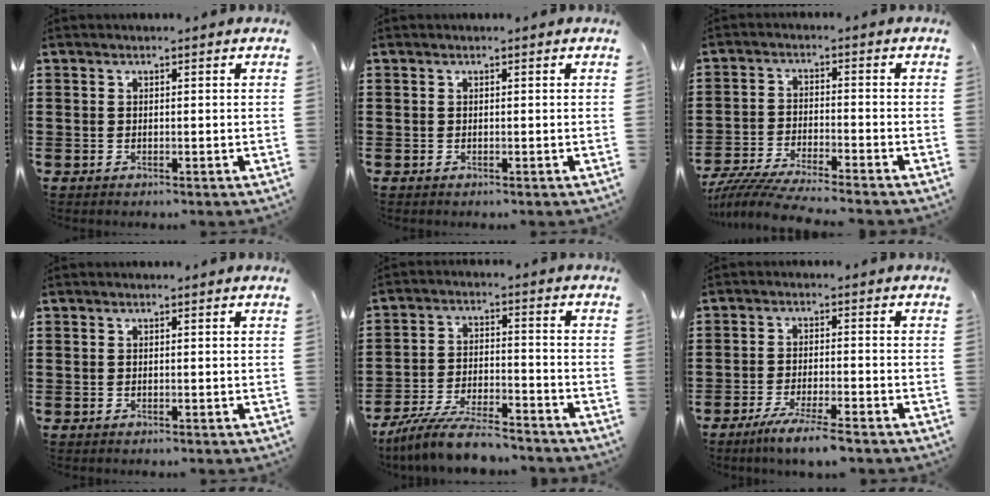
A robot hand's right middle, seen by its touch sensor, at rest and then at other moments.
{"total": 0.0}
{"total": 5.8, "force": [-5.5, -0.1, 1.7], "torque": [-0.046, -0.015, -0.112]}
{"total": 0.0}
{"total": 8.2, "force": [-7.4, 1.1, 3.4], "torque": [-0.071, 0.007, -0.141]}
{"total": 4.5, "force": [-3.7, -0.2, 2.6], "torque": [-0.048, -0.012, -0.067]}